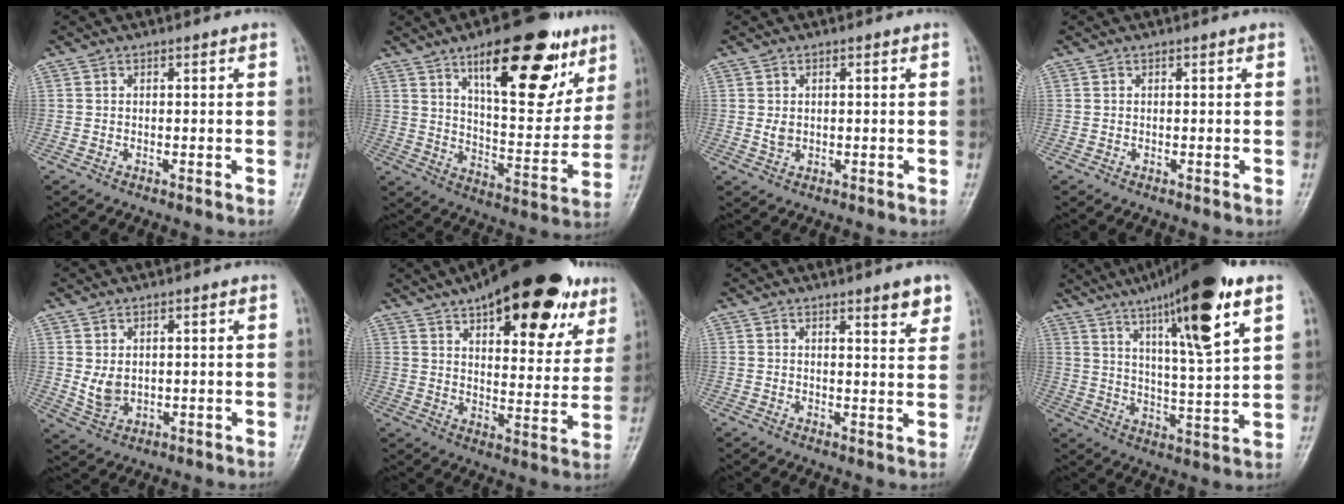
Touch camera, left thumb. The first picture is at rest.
{"total": 22.1, "force": [12.1, 8.8, 16.3], "torque": [-0.187, -0.049, 0.189]}
{"total": 2.7, "force": [0.2, 2.1, 1.8], "torque": [-0.022, -0.004, 0.009]}
{"total": 0.0}
{"total": 4.2, "force": [0.6, 3.1, 2.8], "torque": [-0.035, -0.009, 0.021]}
{"total": 26.6, "force": [15.8, 10.9, 18.5], "torque": [-0.223, -0.024, 0.224]}
{"total": 4.8, "force": [3.2, 1.0, 3.4], "torque": [-0.035, -0.021, 0.041]}
{"total": 19.7, "force": [11.0, 2.6, 16.1], "torque": [-0.246, -0.033, 0.178]}